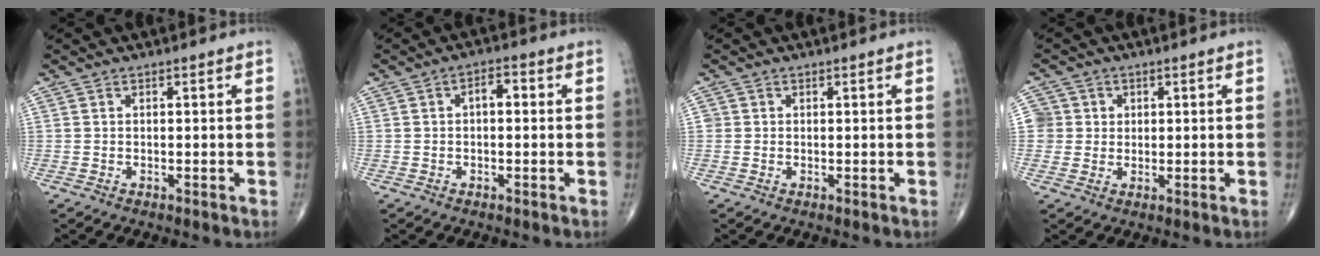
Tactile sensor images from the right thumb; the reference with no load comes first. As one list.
[{"total": 3.0, "force": [0.1, 1.7, 2.5], "torque": [-0.027, 0.012, -0.006]}, {"total": 0.7, "force": [0.0, 0.7, 0.1], "torque": [0.004, 0.003, -0.001]}, {"total": 4.1, "force": [0.8, 4.0, 0.0], "torque": [0.033, 0.004, 0.009]}]